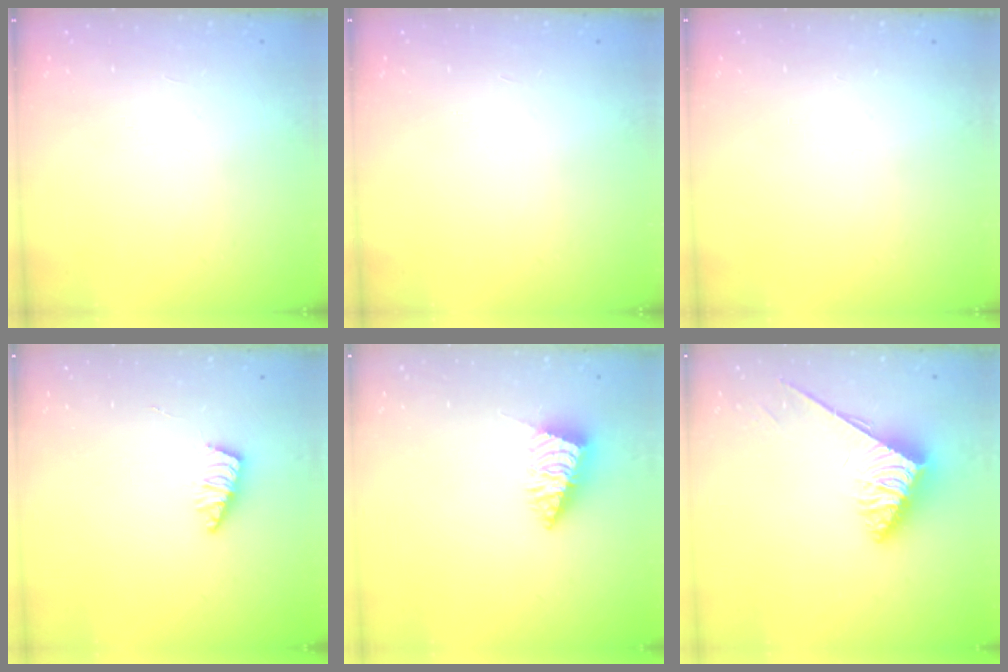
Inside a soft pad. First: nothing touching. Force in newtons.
{"total": 0.0}
{"total": 0.0}
{"total": 1.5, "press": 1.4, "slide": 0.4}
{"total": 2.6, "press": 2.6, "slide": 0.1}
{"total": 3.8, "press": 3.7, "slide": 0.6}